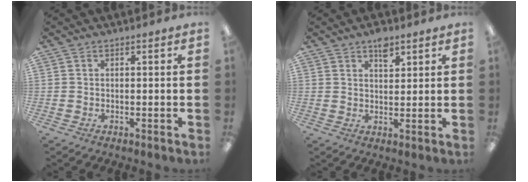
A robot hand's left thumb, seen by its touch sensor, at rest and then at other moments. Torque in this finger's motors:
{"motor_torque": [0.67, 0.30, 0.50, -0.30, 0.05]}